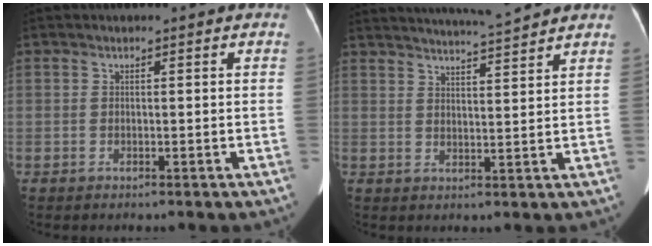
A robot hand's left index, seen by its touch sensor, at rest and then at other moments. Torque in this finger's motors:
{"motor_torque": [-0.04, -0.08, -0.05, 0.03]}